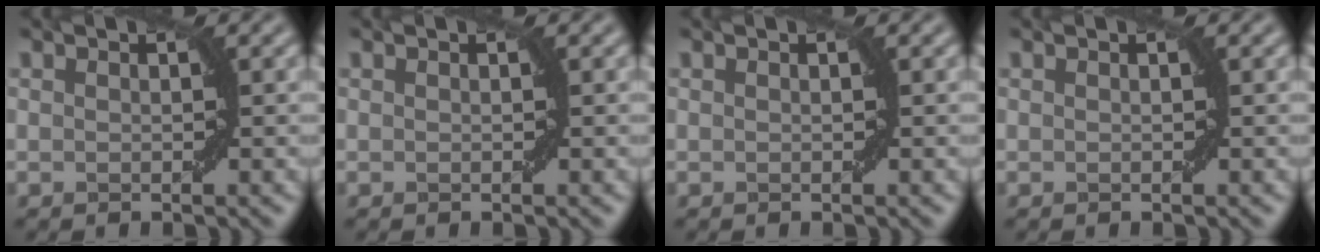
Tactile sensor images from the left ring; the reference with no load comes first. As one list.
[{"total": 0.0}, {"total": 0.0}, {"total": 0.0}]